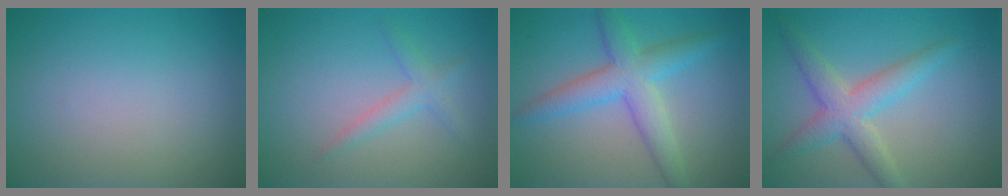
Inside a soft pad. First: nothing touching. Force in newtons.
{"total": 1.9, "press": 1.9, "slide": 0.1}
{"total": 5.0, "press": 5.0, "slide": 0.3}
{"total": 4.2, "press": 4.2, "slide": 0.2}